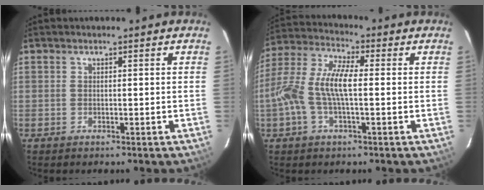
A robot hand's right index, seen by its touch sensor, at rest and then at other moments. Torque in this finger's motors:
{"motor_torque": [0.50, -0.15, 0.67, 0.19]}